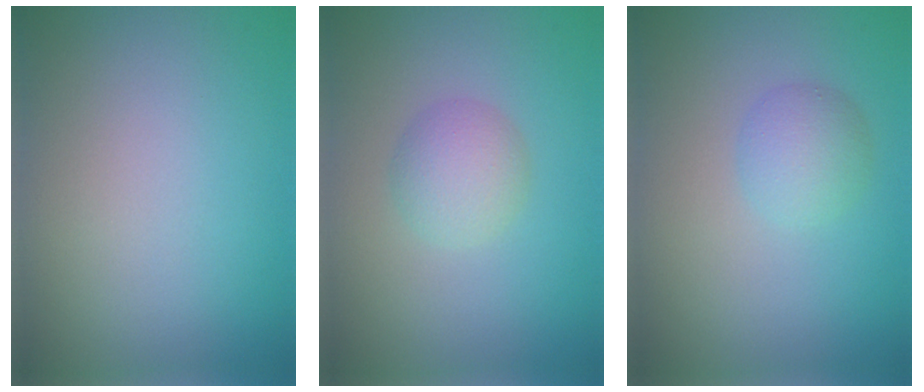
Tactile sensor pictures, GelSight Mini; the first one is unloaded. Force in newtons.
{"total": 2.7, "press": 2.7, "slide": 0.1}
{"total": 2.5, "press": 2.5, "slide": 0.1}